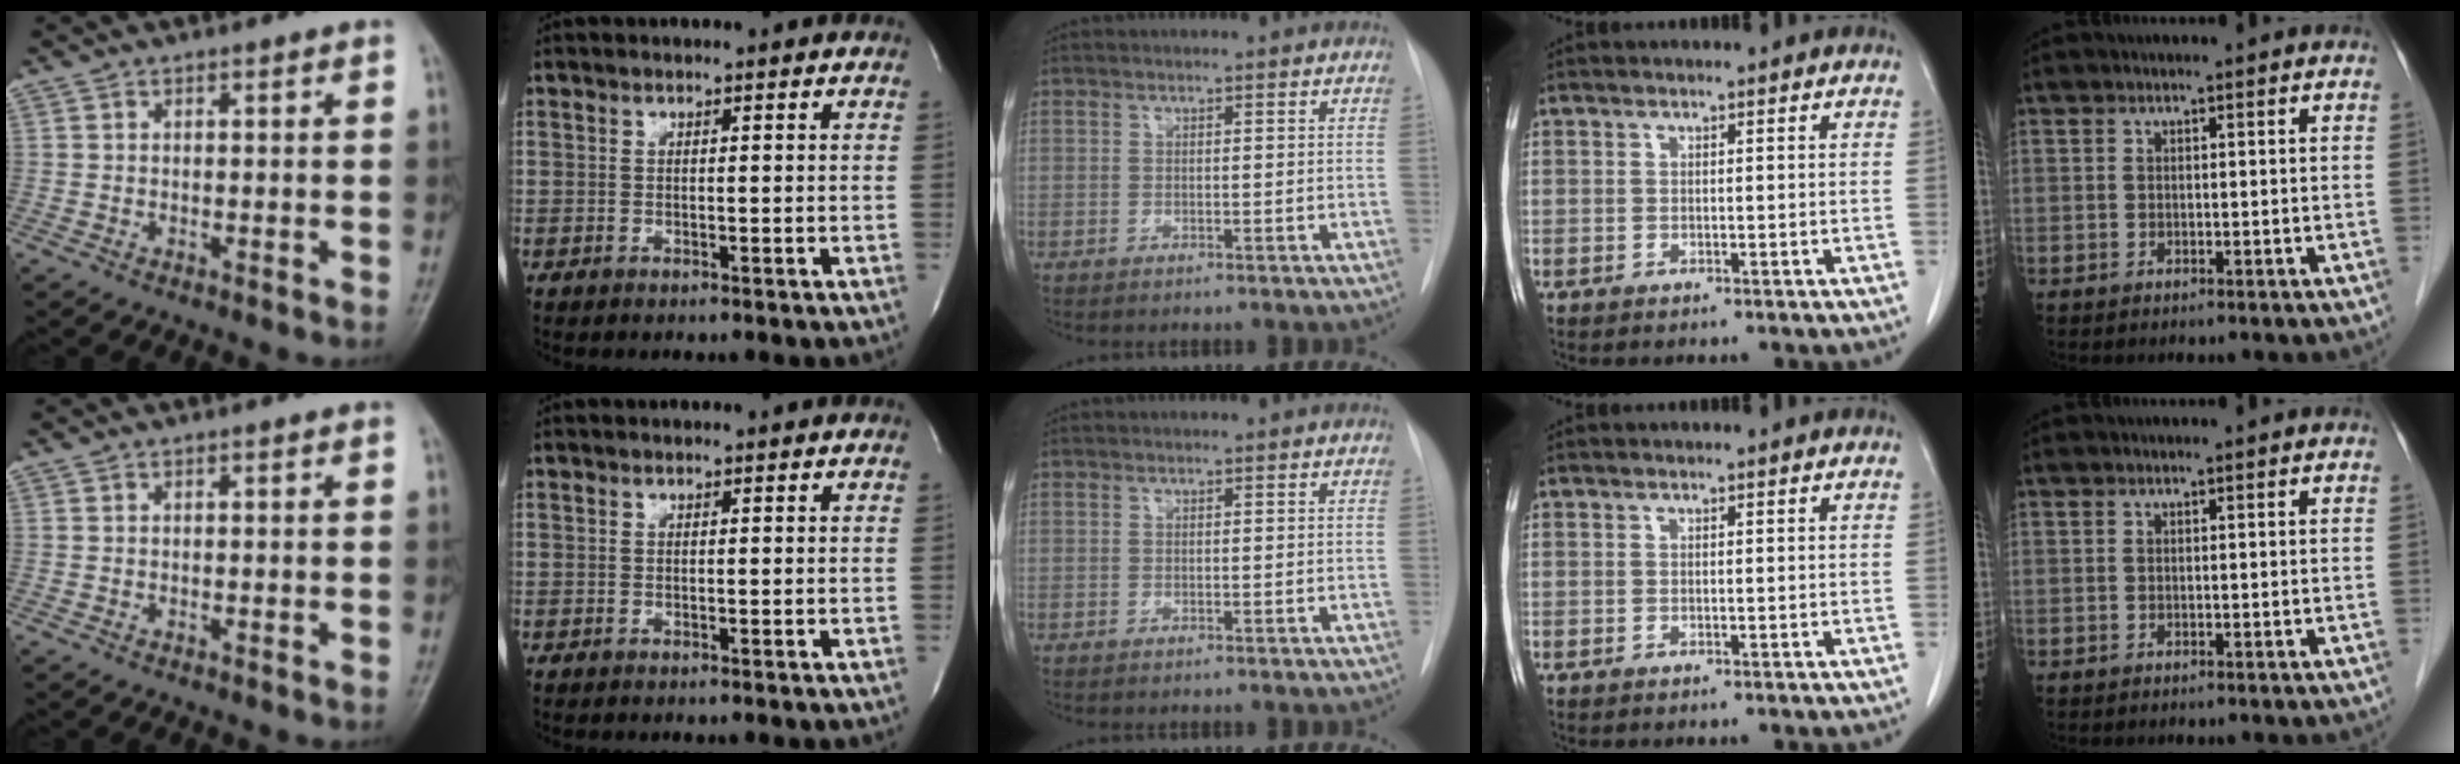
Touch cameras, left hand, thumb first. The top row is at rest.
{}